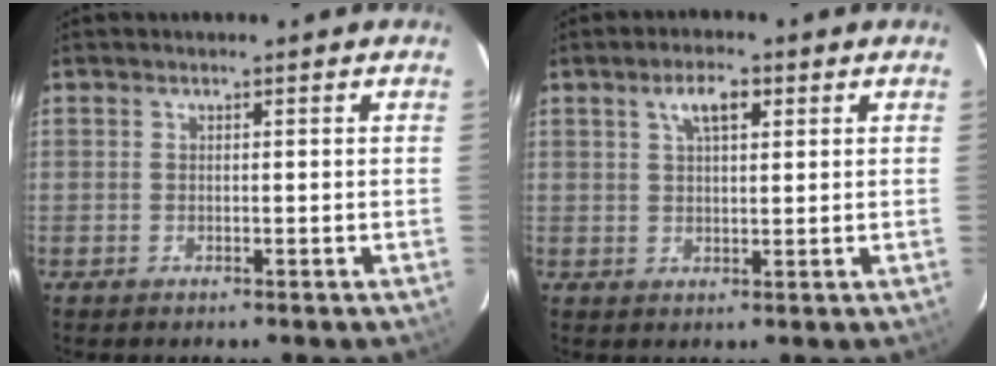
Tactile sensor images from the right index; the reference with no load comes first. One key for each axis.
{"total": 4.6, "fx": 2.1, "fy": 1.8, "fz": 3.7, "tx": -0.065, "ty": 0.011, "tz": 0.038}